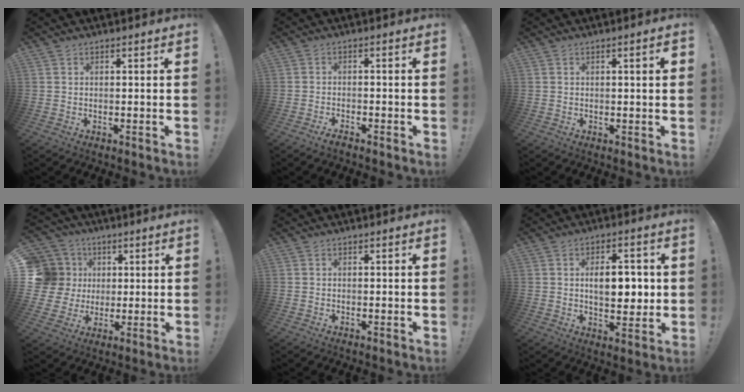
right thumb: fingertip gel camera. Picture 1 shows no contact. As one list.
[{"total": 2.5, "force": [-2.3, 0.2, 0.8], "torque": [-0.007, 0.007, -0.041]}, {"total": 2.2, "force": [0.6, -0.1, 2.1], "torque": [-0.030, -0.003, 0.007]}, {"total": 13.9, "force": [2.4, 12.6, 5.3], "torque": [-0.095, -0.002, 0.063]}, {"total": 0.0}, {"total": 9.0, "force": [0.8, 4.8, 7.6], "torque": [-0.101, 0.000, 0.009]}]